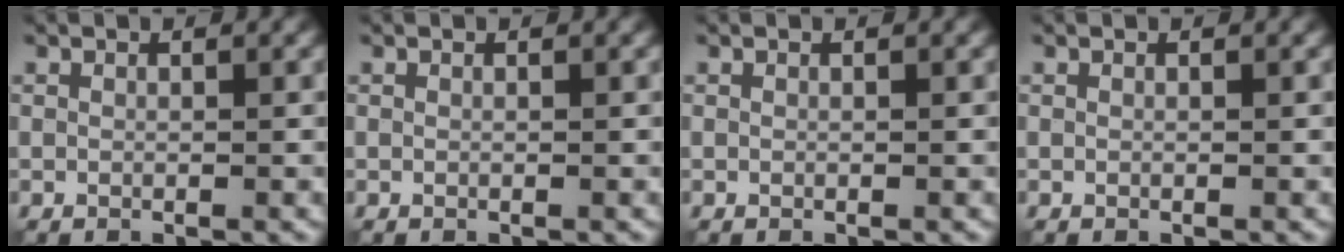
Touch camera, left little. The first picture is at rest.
{"total": 0.0}
{"total": 0.0}
{"total": 0.0}